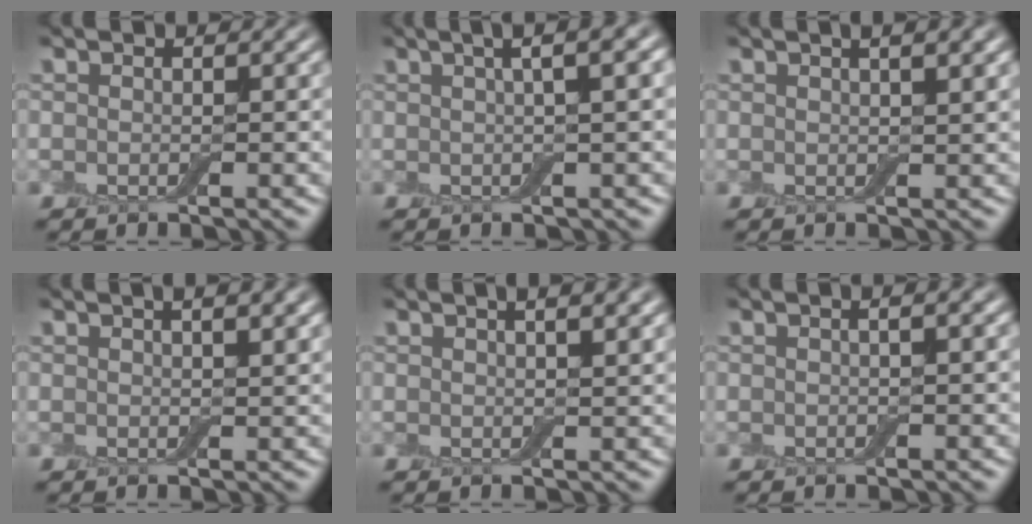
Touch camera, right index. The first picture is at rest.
{"total": 7.2, "force": [2.7, 3.0, 6.0], "torque": [-0.041, 0.036, 0.006]}
{"total": 3.2, "force": [1.7, 1.0, 2.5], "torque": [-0.017, 0.007, 0.013]}
{"total": 2.5, "force": [1.4, 0.7, 2.0], "torque": [-0.021, 0.003, 0.018]}
{"total": 4.0, "force": [2.1, 1.5, 3.1], "torque": [-0.017, 0.013, 0.010]}
{"total": 1.6, "force": [0.6, 0.4, 1.4], "torque": [-0.023, 0.004, -0.001]}